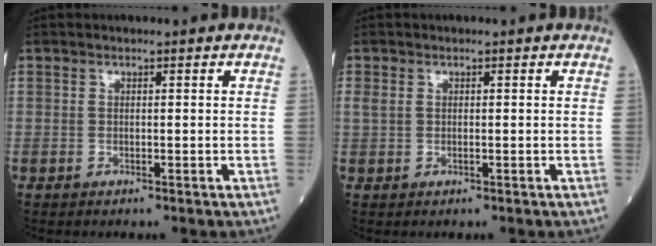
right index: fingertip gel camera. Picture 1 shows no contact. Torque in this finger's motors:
{"motor_torque": [0.50, 0.10, 0.18, 0.04]}